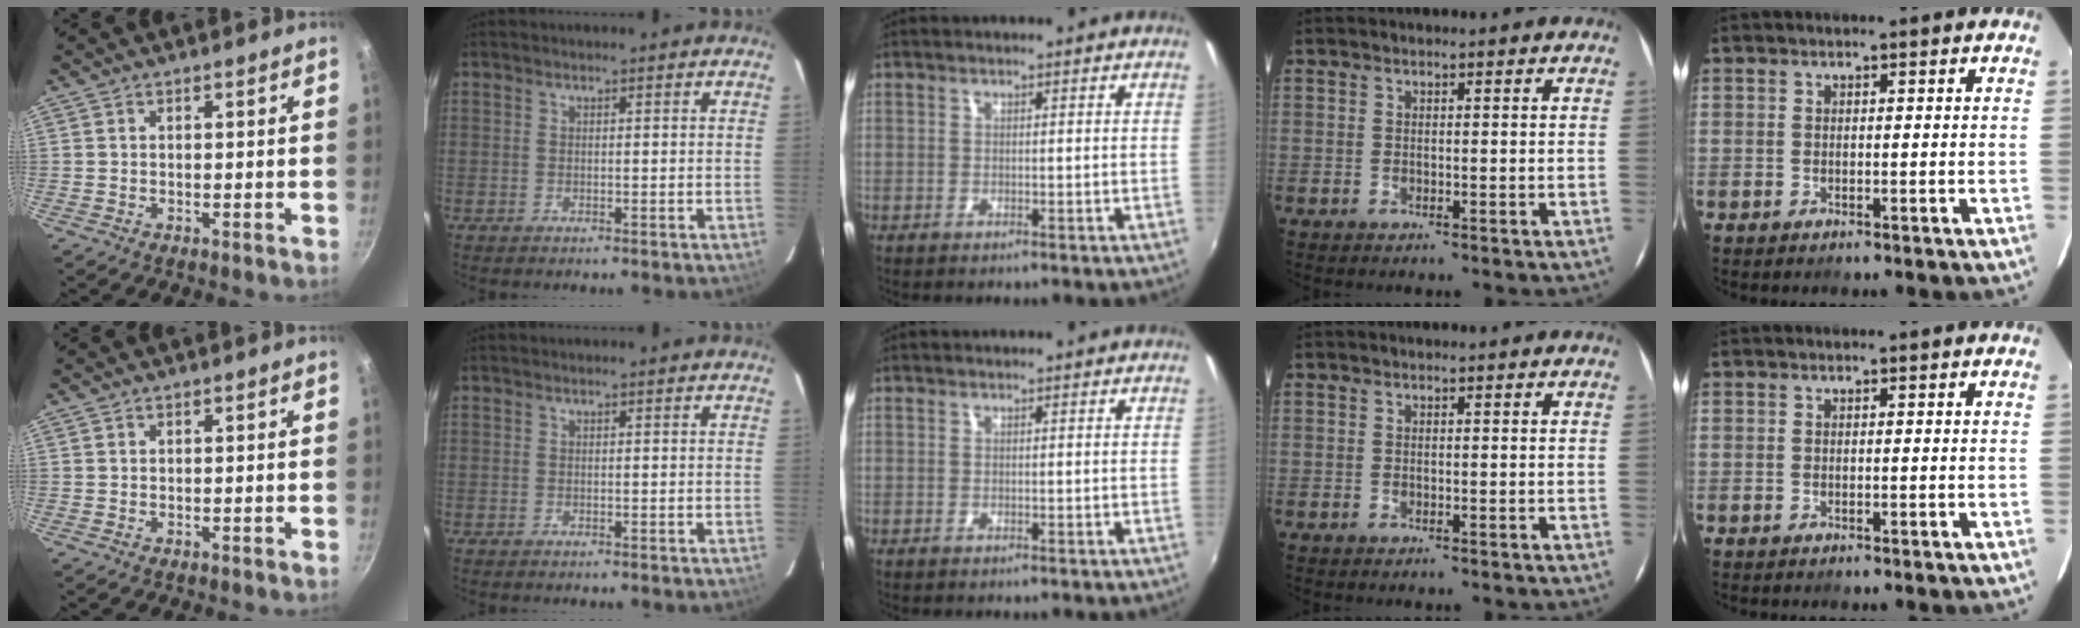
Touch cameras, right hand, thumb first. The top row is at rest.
{}